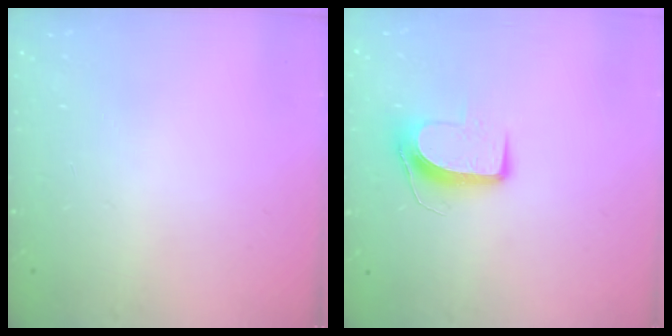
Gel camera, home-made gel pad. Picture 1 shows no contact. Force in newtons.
{"total": 9.4, "press": 9.4, "slide": 0.3}